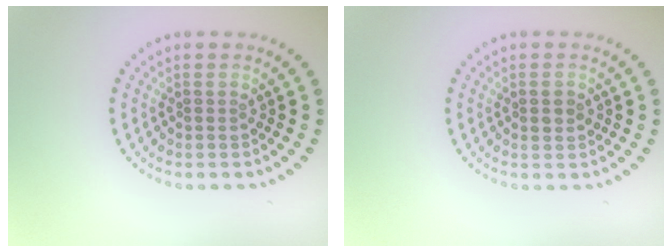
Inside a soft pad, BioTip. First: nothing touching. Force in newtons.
{"total": 1.0, "press": 1.0, "slide": 0.1}